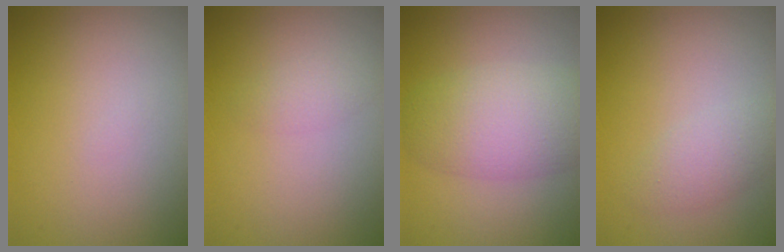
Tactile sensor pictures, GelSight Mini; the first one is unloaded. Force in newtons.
{"total": 1.2, "press": 1.2, "slide": 0.1}
{"total": 5.8, "press": 5.8, "slide": 0.1}
{"total": 2.2, "press": 2.2, "slide": 0.1}